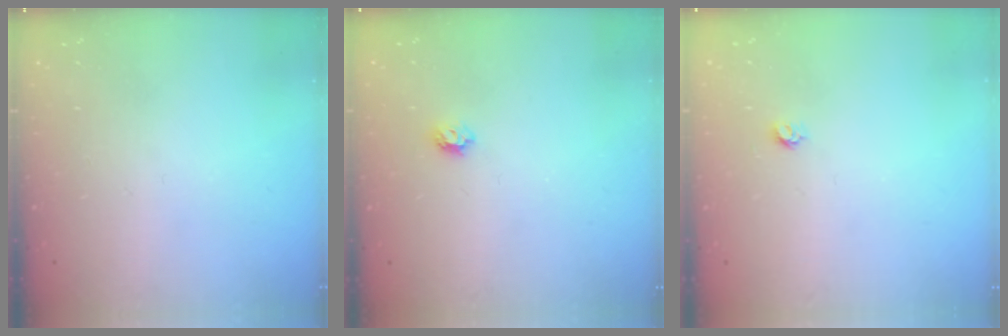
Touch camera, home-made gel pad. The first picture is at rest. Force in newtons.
{"total": 4.9, "press": 4.9, "slide": 0.8}
{"total": 3.4, "press": 3.4, "slide": 0.2}